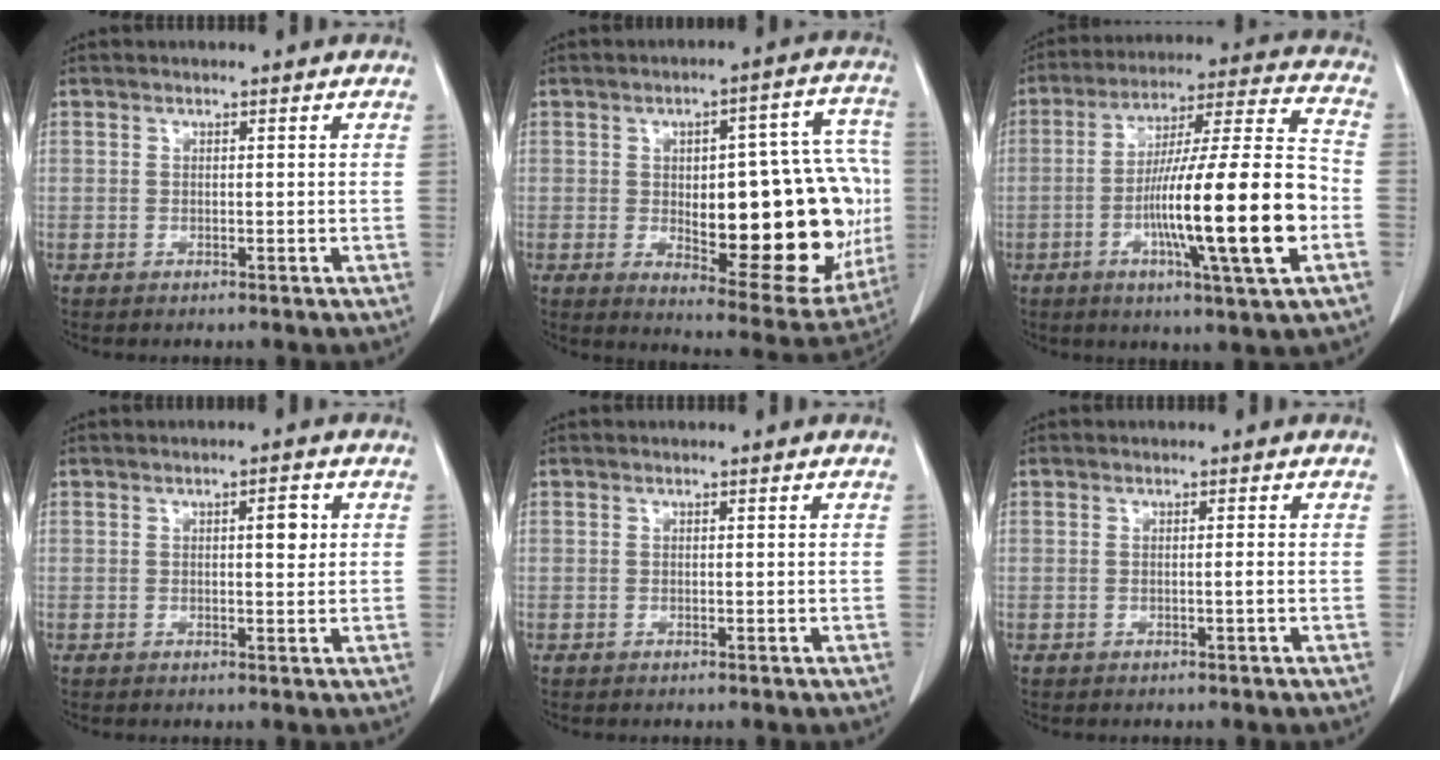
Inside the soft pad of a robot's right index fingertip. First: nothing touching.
{"total": 24.5, "force": [-2.2, 8.4, 22.9], "torque": [-0.235, 0.025, -0.001]}
{"total": 20.6, "force": [-5.2, 0.6, 19.9], "torque": [-0.319, -0.002, -0.085]}
{"total": 2.5, "force": [0.6, 0.7, 2.4], "torque": [-0.035, 0.002, 0.009]}
{"total": 0.0}
{"total": 0.7, "force": [-0.2, -0.2, 0.7], "torque": [-0.009, 0.000, -0.002]}